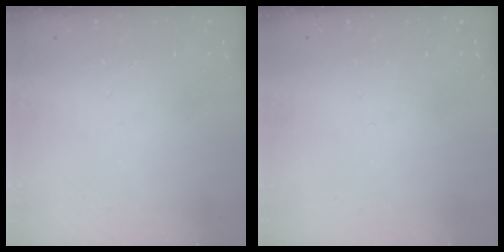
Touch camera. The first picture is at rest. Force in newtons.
{"total": 0.0}